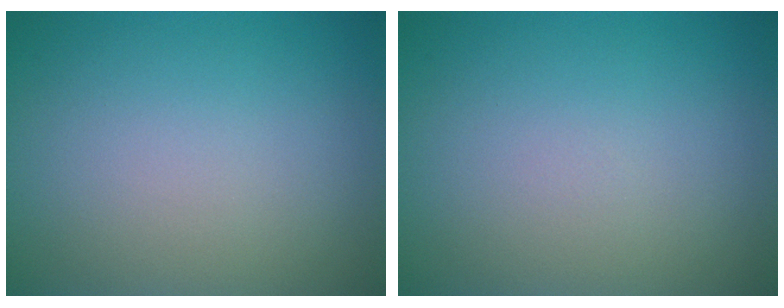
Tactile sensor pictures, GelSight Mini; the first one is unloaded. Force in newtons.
{"total": 0.0}